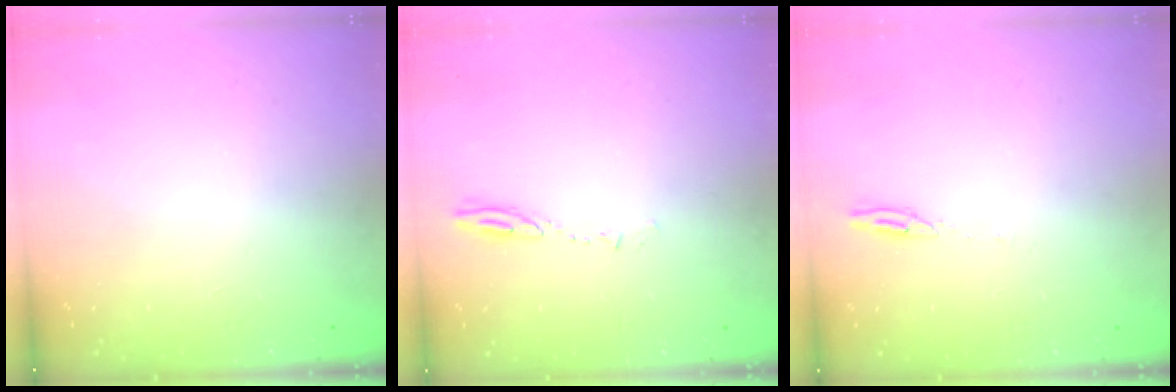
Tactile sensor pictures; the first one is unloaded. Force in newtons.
{"total": 4.0, "press": 4.0, "slide": 0.5}
{"total": 2.7, "press": 2.7, "slide": 0.2}